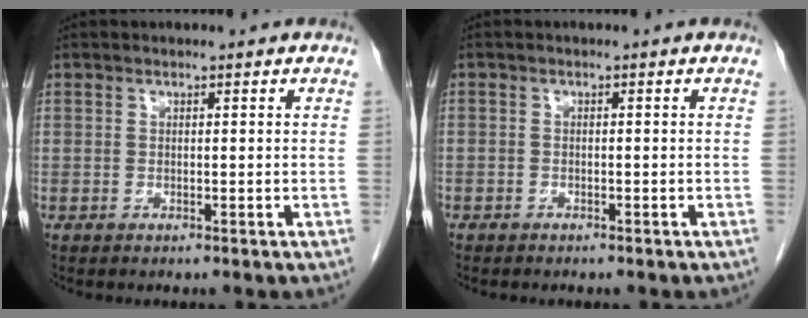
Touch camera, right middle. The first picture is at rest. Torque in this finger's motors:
{"motor_torque": [1.31, -0.83, 0.85, -0.09]}